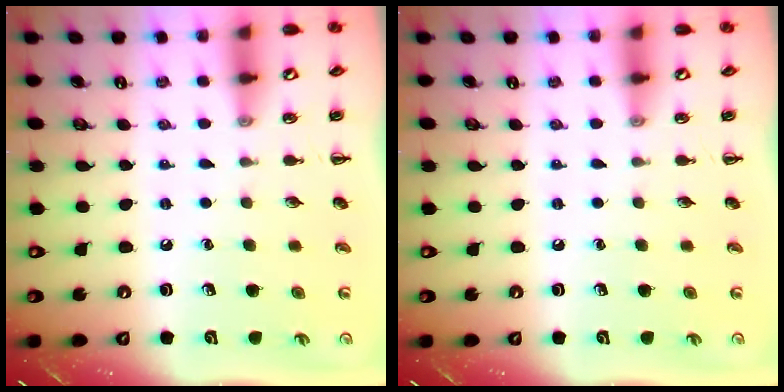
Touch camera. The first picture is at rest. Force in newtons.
{"total": 0.0}